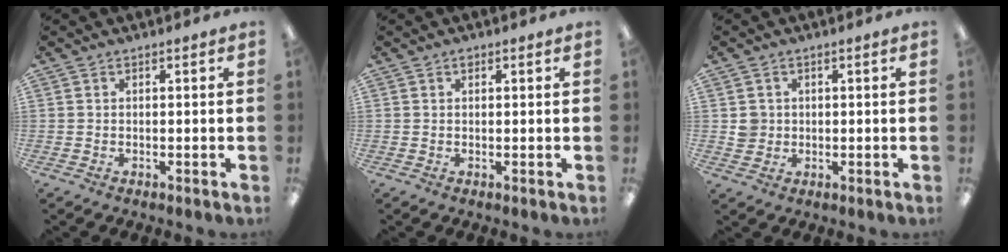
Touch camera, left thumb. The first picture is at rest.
{"total": 1.1, "force": [0.6, 0.5, 0.8], "torque": [-0.008, 0.000, 0.008]}
{"total": 3.3, "force": [0.5, 3.2, 0.7], "torque": [-0.011, 0.003, 0.008]}